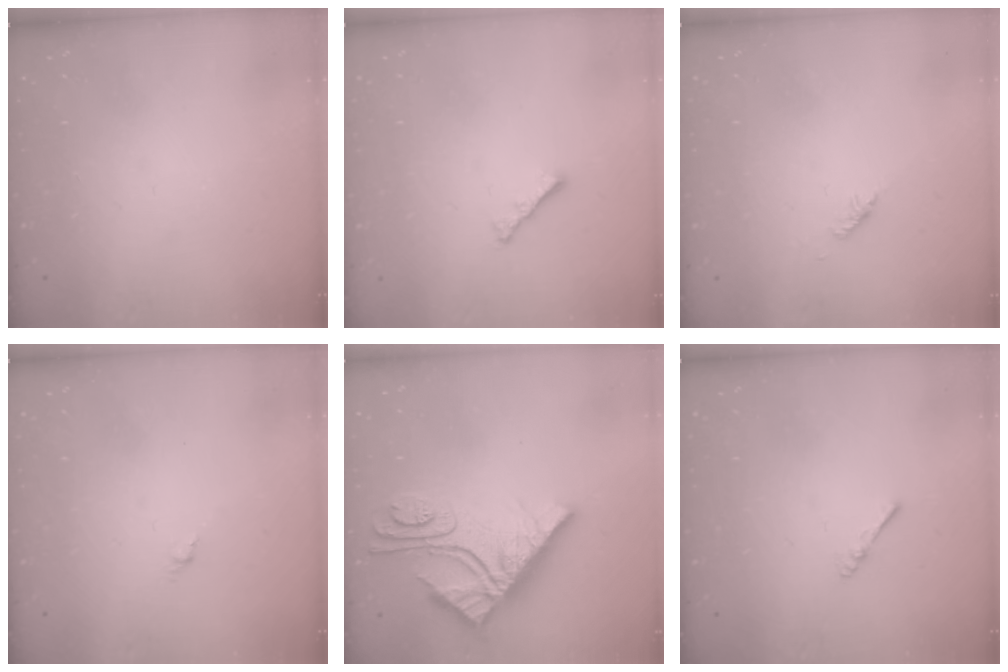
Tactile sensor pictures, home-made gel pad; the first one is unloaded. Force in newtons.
{"total": 2.4, "press": 2.3, "slide": 0.6}
{"total": 2.8, "press": 2.7, "slide": 0.6}
{"total": 0.0}
{"total": 13.6, "press": 13.6, "slide": 1.3}
{"total": 2.2, "press": 2.2, "slide": 0.4}